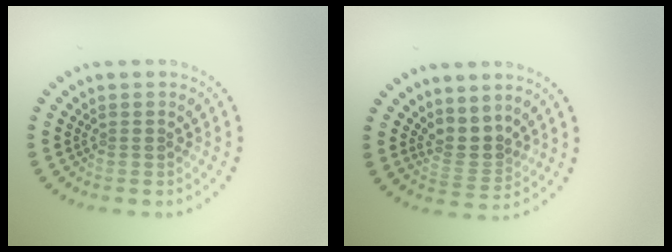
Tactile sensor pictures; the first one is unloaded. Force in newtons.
{"total": 2.6, "press": 1.8, "slide": 1.8}